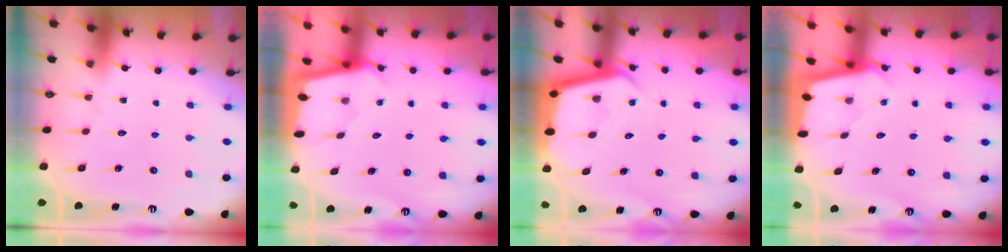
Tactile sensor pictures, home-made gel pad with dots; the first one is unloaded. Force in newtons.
{"total": 1.6, "press": 1.6, "slide": 0.2}
{"total": 4.4, "press": 4.4, "slide": 0.3}
{"total": 1.9, "press": 1.9, "slide": 0.2}